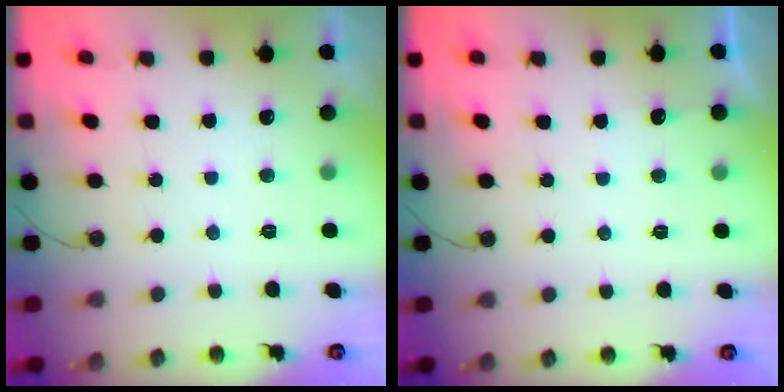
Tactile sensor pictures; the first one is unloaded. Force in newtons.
{"total": 2.5, "press": 2.5, "slide": 0.3}